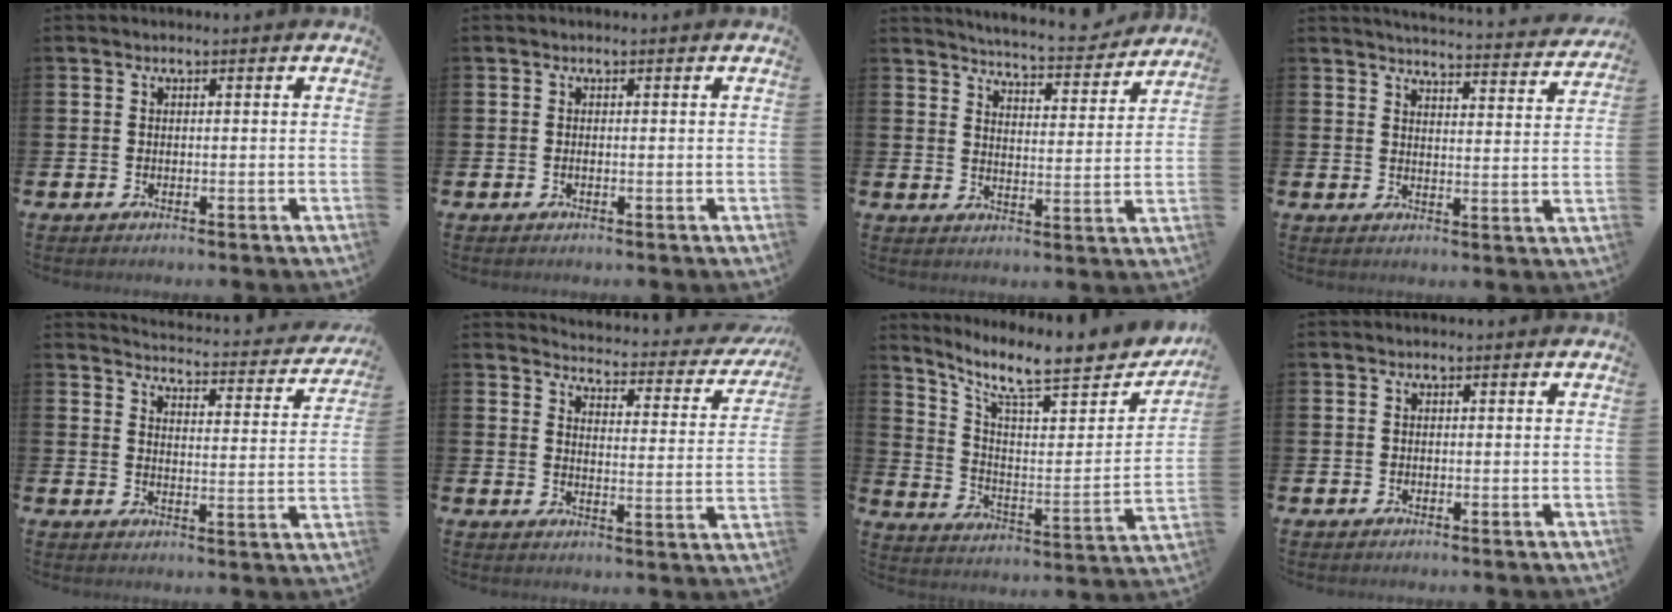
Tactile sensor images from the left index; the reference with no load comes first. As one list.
[{"total": 0.0}, {"total": 5.5, "force": [5.5, 0.3, 0.6], "torque": [-0.022, -0.045, 0.092]}, {"total": 4.5, "force": [4.5, 0.1, 0.7], "torque": [-0.014, -0.041, 0.073]}, {"total": 3.7, "force": [3.6, 0.4, 0.6], "torque": [-0.022, -0.035, 0.055]}, {"total": 3.2, "force": [3.1, 0.8, 0.7], "torque": [-0.027, -0.034, 0.042]}, {"total": 10.0, "force": [8.3, 2.4, 5.1], "torque": [-0.105, -0.072, 0.129]}, {"total": 0.0}]